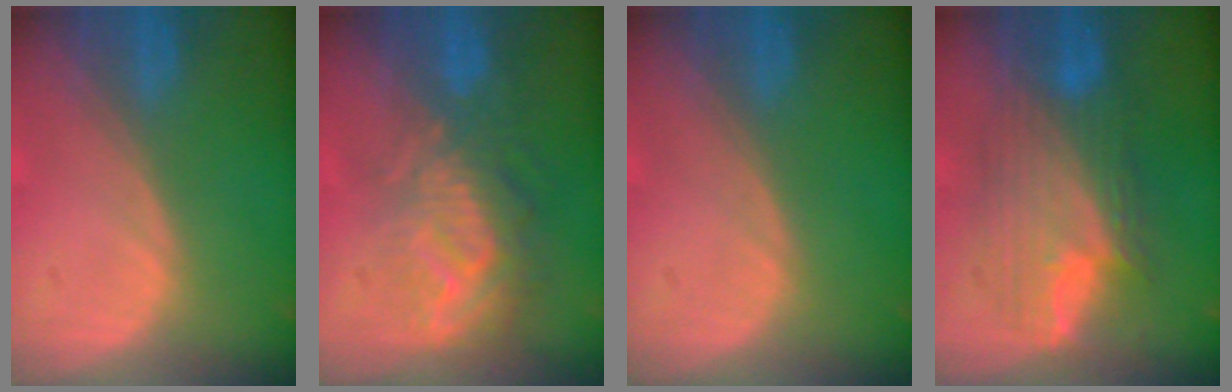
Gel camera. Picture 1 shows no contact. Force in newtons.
{"total": 9.5, "press": 8.4, "slide": 4.4}
{"total": 0.0}
{"total": 8.6, "press": 8.6, "slide": 0.3}